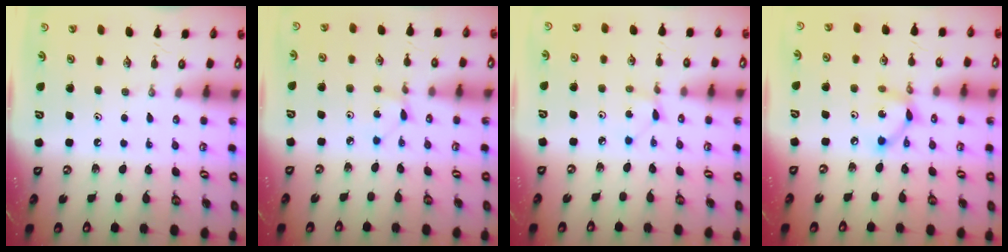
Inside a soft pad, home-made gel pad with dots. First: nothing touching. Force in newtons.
{"total": 0.9, "press": 0.9, "slide": 0.1}
{"total": 0.9, "press": 0.9, "slide": 0.1}
{"total": 7.6, "press": 7.6, "slide": 0.4}